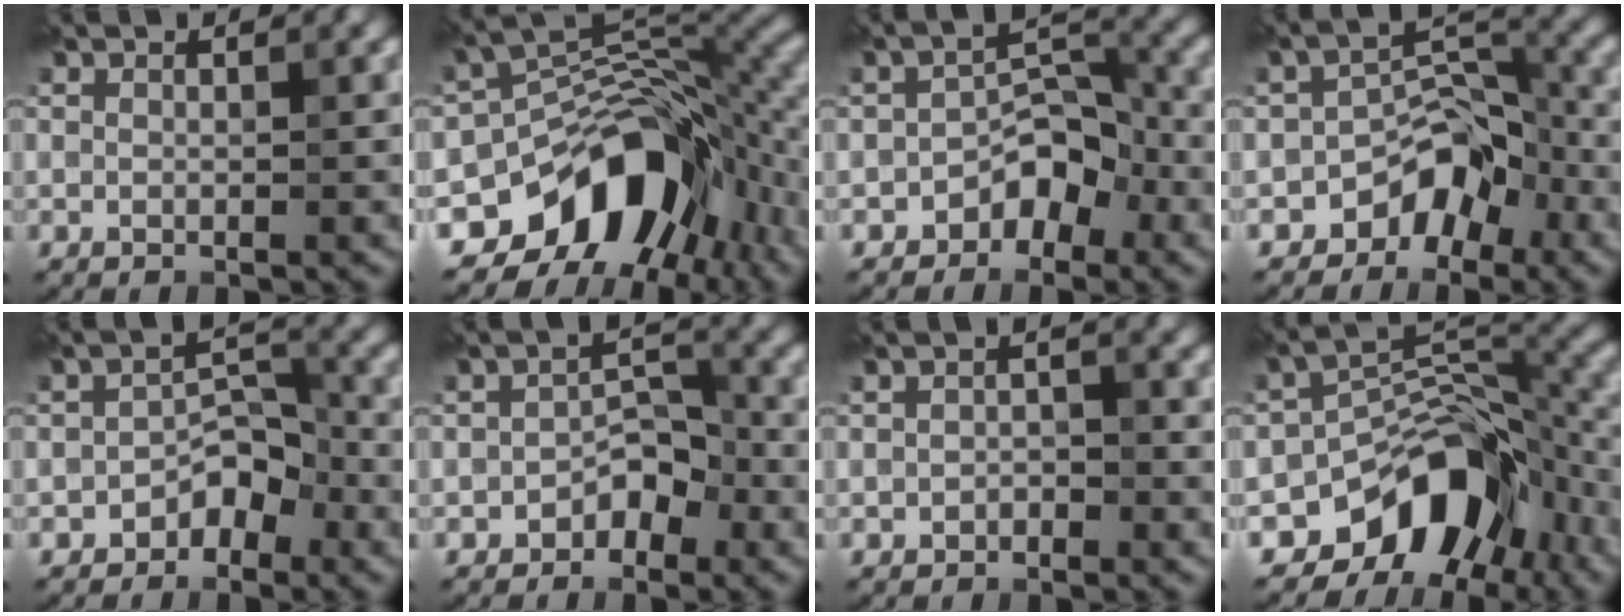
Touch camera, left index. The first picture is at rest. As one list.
[{"total": 12.6, "force": [-6.4, 7.8, 7.6], "torque": [-0.119, 0.000, -0.110]}, {"total": 4.2, "force": [-2.6, 2.3, 2.5], "torque": [-0.024, 0.019, -0.044]}, {"total": 5.2, "force": [-3.3, 3.0, 2.6], "torque": [-0.019, 0.017, -0.058]}, {"total": 3.3, "force": [-2.2, 1.7, 1.8], "torque": [-0.020, 0.018, -0.038]}, {"total": 2.9, "force": [-1.8, 1.5, 1.6], "torque": [-0.018, 0.016, -0.032]}, {"total": 1.0, "force": [-0.6, 0.5, 0.7], "torque": [-0.016, 0.004, -0.010]}, {"total": 10.2, "force": [-5.9, 6.0, 5.9], "torque": [-0.074, 0.004, -0.107]}]